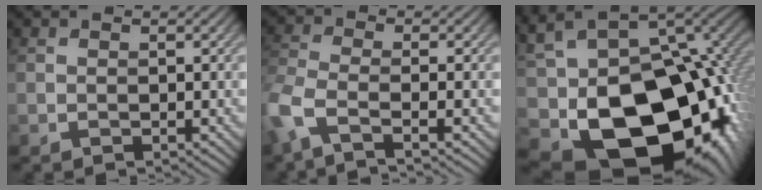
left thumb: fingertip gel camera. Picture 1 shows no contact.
{"total": 5.1, "force": [-3.0, 1.3, 3.9], "torque": [-0.092, -0.010, -0.078]}
{"total": 21.1, "force": [-4.3, 14.1, 15.0], "torque": [-0.282, -0.056, -0.025]}